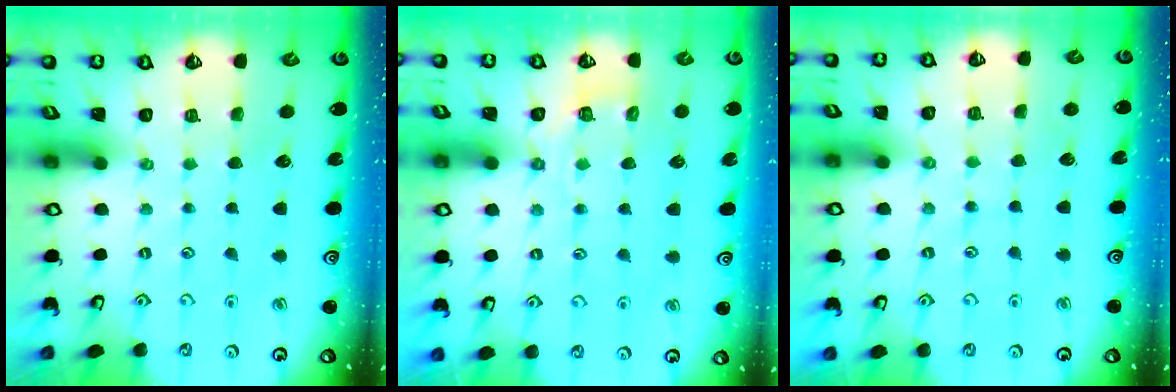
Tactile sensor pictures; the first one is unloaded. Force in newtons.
{"total": 4.7, "press": 4.4, "slide": 1.4}
{"total": 3.1, "press": 3.1, "slide": 0.4}